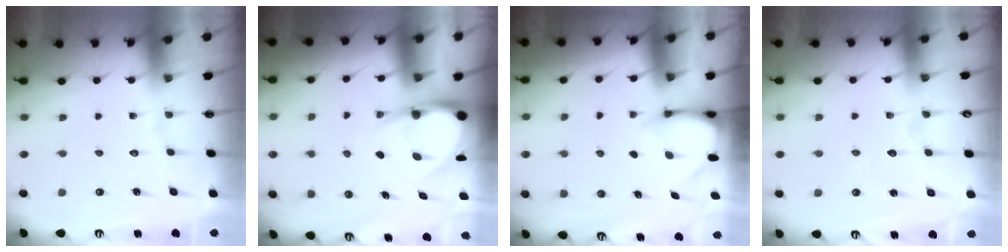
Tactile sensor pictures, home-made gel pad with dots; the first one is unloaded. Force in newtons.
{"total": 7.4, "press": 7.4, "slide": 0.8}
{"total": 3.5, "press": 3.5, "slide": 0.3}
{"total": 4.1, "press": 4.1, "slide": 0.4}